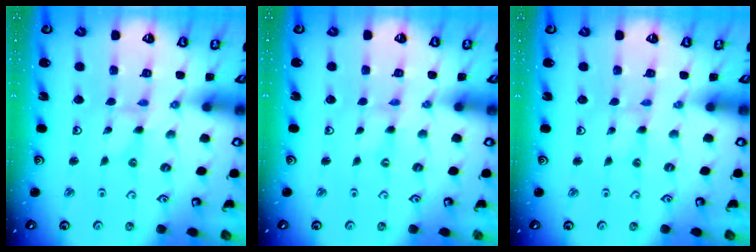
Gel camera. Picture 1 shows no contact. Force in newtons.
{"total": 0.0}
{"total": 1.3, "press": 1.3, "slide": 0.2}